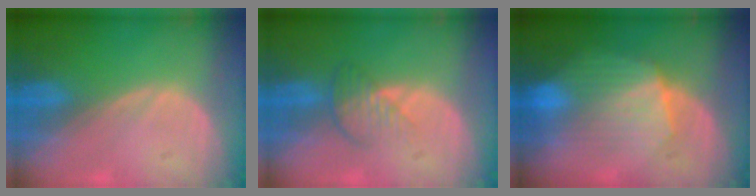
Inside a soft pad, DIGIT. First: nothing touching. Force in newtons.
{"total": 3.9, "press": 3.3, "slide": 2.0}
{"total": 7.7, "press": 7.6, "slide": 0.7}